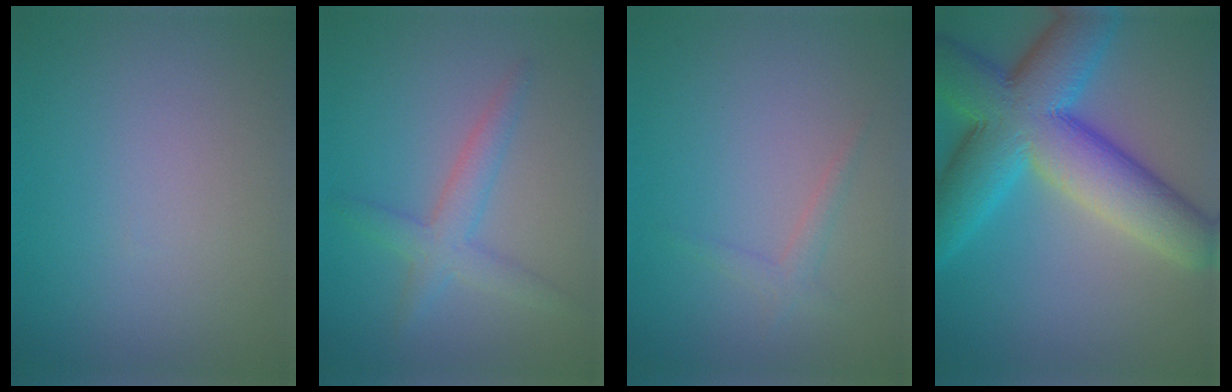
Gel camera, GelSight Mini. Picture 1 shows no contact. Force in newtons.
{"total": 2.9, "press": 2.9, "slide": 0.1}
{"total": 1.2, "press": 1.2, "slide": 0.0}
{"total": 12.4, "press": 12.4, "slide": 0.3}